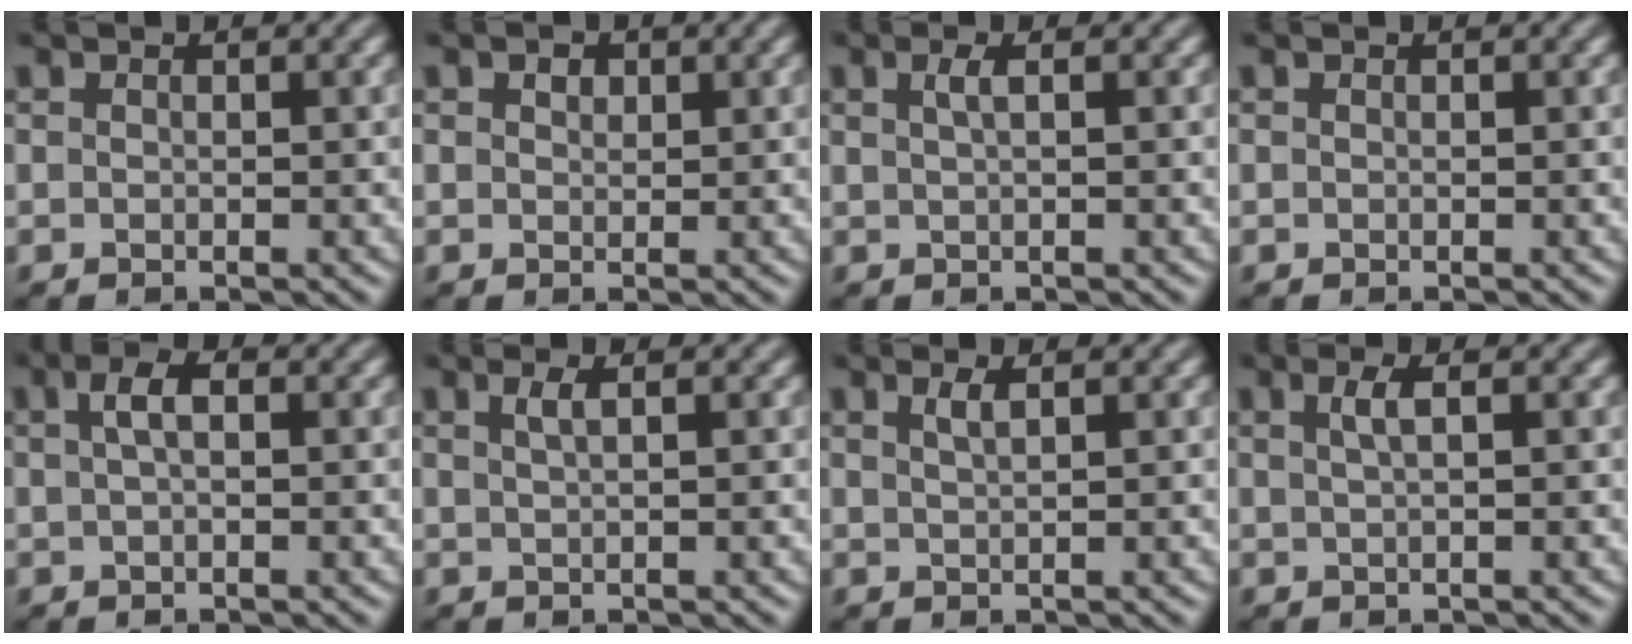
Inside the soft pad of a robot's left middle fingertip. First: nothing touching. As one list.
[{"total": 1.2, "force": [0.6, 0.8, 0.6], "torque": [-0.008, 0.001, 0.009]}, {"total": 1.5, "force": [0.5, 0.5, 1.4], "torque": [-0.024, 0.004, 0.008]}, {"total": 0.0}, {"total": 2.1, "force": [0.6, 0.9, 1.9], "torque": [-0.038, 0.008, 0.009]}, {"total": 1.6, "force": [0.7, 0.5, 1.3], "torque": [-0.020, 0.004, 0.010]}, {"total": 1.5, "force": [0.8, 0.5, 1.2], "torque": [-0.017, 0.003, 0.012]}, {"total": 1.8, "force": [0.7, 0.6, 1.6], "torque": [-0.027, 0.005, 0.009]}]